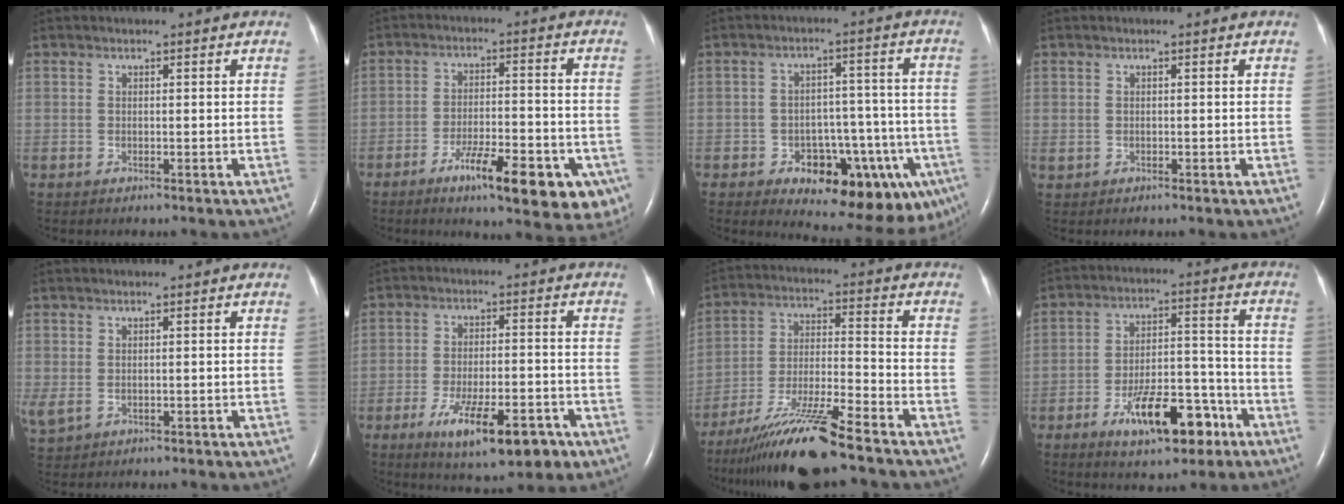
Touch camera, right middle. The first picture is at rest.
{"total": 14.8, "force": [-8.0, 3.9, 11.9], "torque": [-0.121, 0.003, -0.108]}
{"total": 16.2, "force": [-8.1, 7.2, 12.0], "torque": [-0.098, 0.029, -0.096]}
{"total": 0.6, "force": [-0.1, 0.5, 0.4], "torque": [-0.014, -0.001, 0.001]}
{"total": 3.0, "force": [-0.3, 1.9, 2.2], "torque": [-0.064, -0.003, 0.007]}
{"total": 11.8, "force": [-6.5, 3.2, 9.4], "torque": [-0.156, -0.012, -0.093]}
{"total": 14.1, "force": [-11.4, -0.1, 8.4], "torque": [-0.165, -0.022, -0.204]}
{"total": 12.0, "force": [-6.7, 4.3, 9.0], "torque": [-0.149, 0.014, -0.101]}